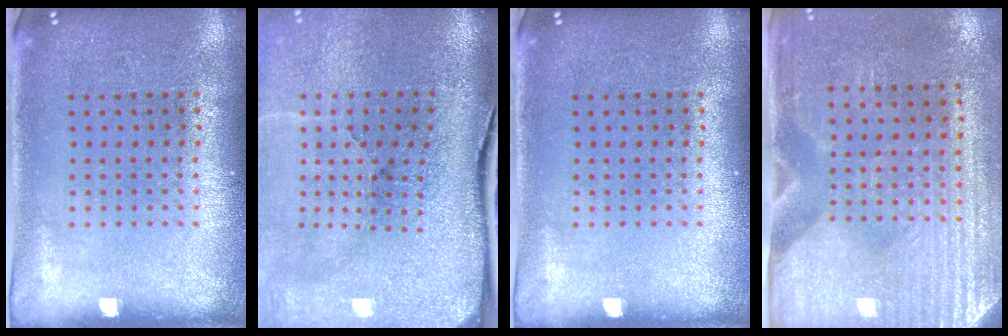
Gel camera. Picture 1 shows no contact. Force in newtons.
{"total": 5.3, "press": 4.2, "slide": 3.2}
{"total": 0.0}
{"total": 3.0, "press": 2.6, "slide": 1.5}